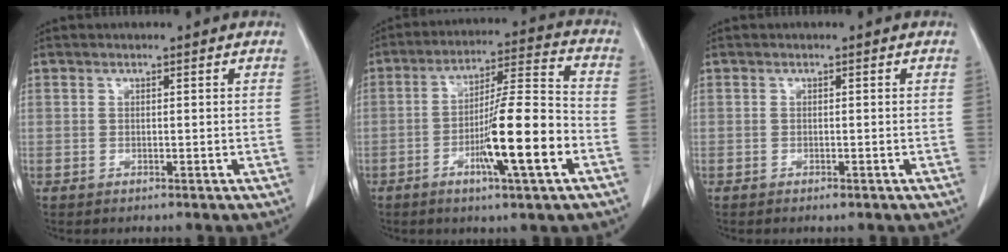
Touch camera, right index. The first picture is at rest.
{"total": 13.6, "force": [-4.6, 0.6, 12.8], "torque": [-0.214, -0.002, -0.077]}
{"total": 0.7, "force": [-0.5, 0.2, 0.5], "torque": [-0.007, -0.001, -0.005]}